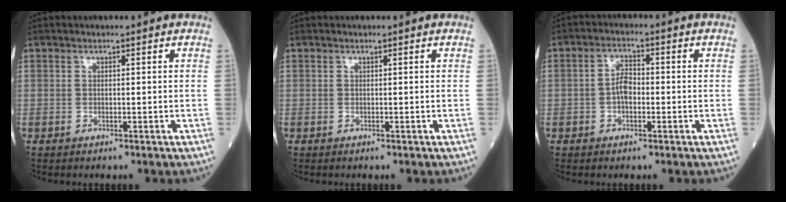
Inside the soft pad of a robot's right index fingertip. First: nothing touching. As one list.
[{"total": 0.0}, {"total": 3.4, "force": [-0.7, 1.8, 2.8], "torque": [-0.053, 0.013, -0.016]}]